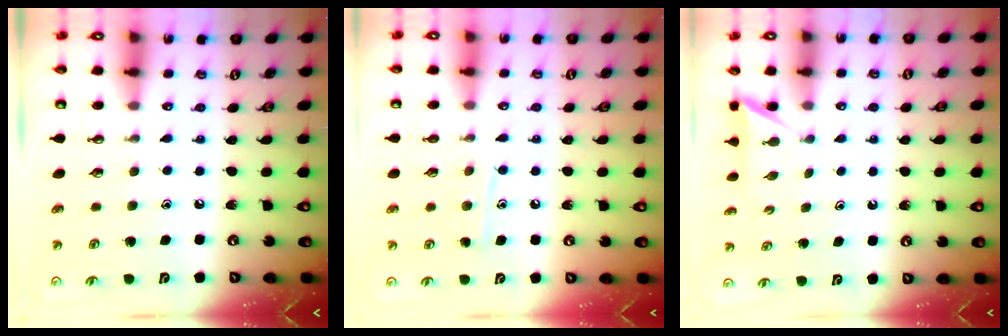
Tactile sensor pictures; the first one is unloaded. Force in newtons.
{"total": 7.3, "press": 7.2, "slide": 0.8}
{"total": 2.7, "press": 2.7, "slide": 0.2}